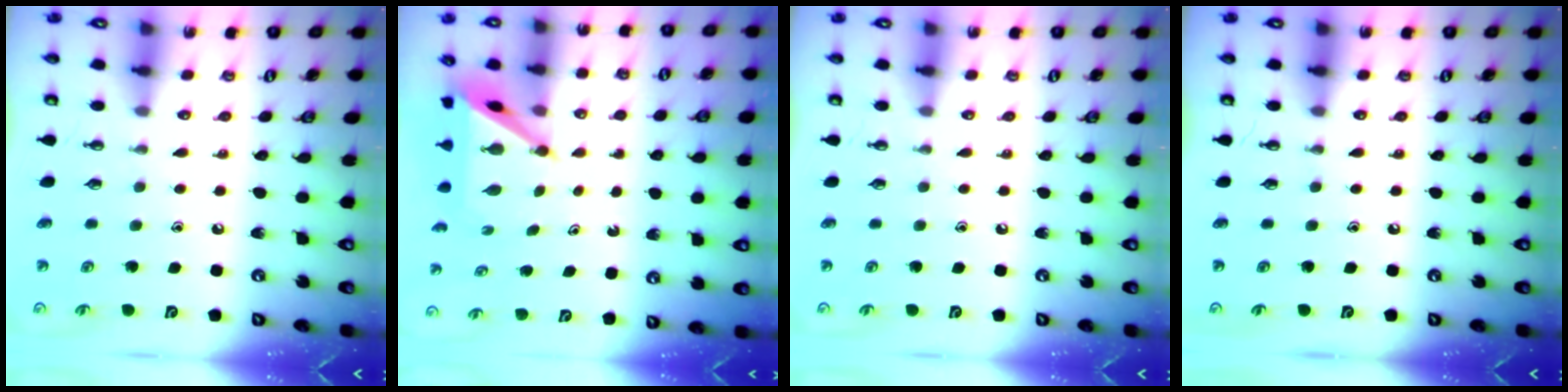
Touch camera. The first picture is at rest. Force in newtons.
{"total": 5.1, "press": 5.1, "slide": 0.2}
{"total": 0.0}
{"total": 0.0}